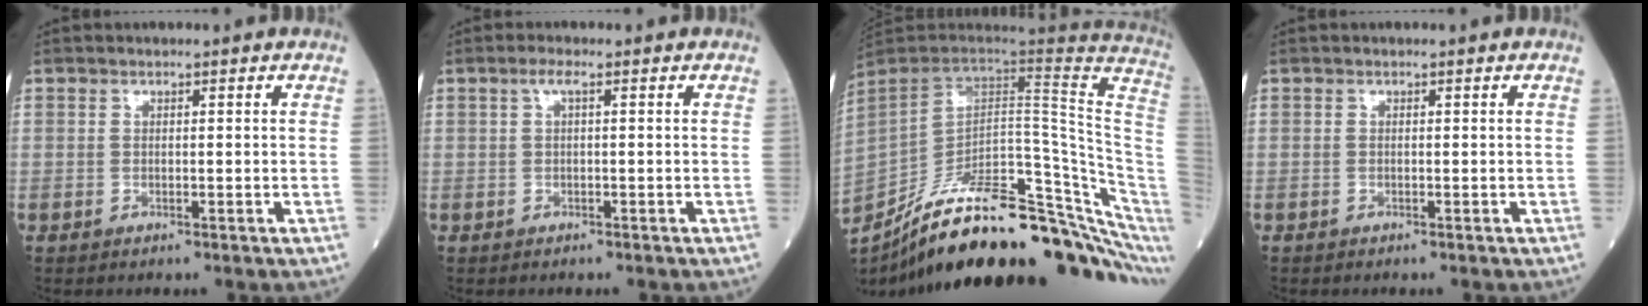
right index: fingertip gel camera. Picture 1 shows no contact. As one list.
[{"total": 1.3, "force": [0.2, 0.2, 1.2], "torque": [-0.025, 0.005, 0.002]}, {"total": 31.5, "force": [-22.1, 6.5, 21.5], "torque": [-0.231, -0.019, -0.322]}, {"total": 0.0}]